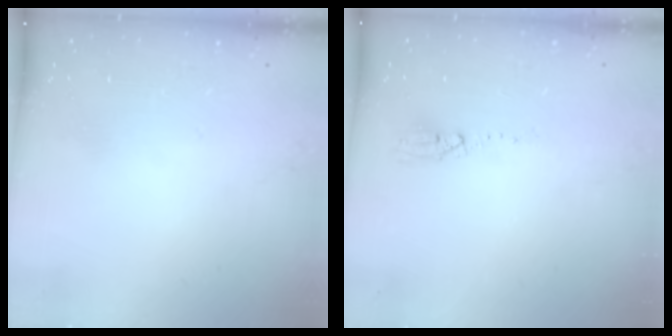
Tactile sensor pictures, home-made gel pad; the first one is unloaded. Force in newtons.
{"total": 14.6, "press": 5.0, "slide": 13.7}